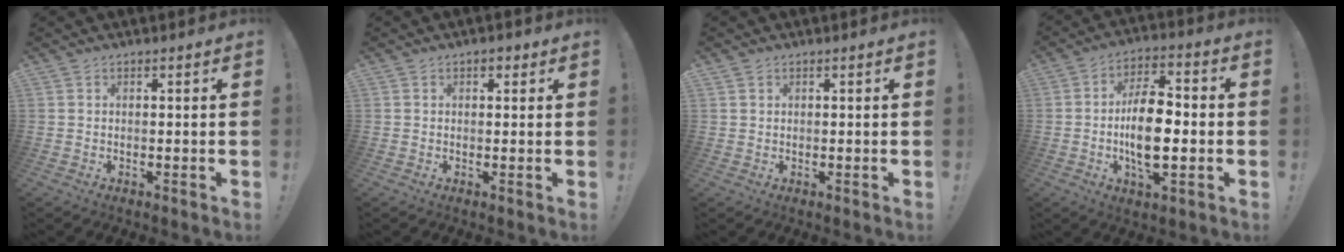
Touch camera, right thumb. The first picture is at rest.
{"total": 1.6, "force": [0.8, 1.1, 0.8], "torque": [-0.002, -0.001, 0.010]}
{"total": 1.1, "force": [0.7, 0.8, 0.1], "torque": [0.001, 0.000, 0.013]}
{"total": 14.1, "force": [-2.3, 6.9, 12.1], "torque": [-0.221, 0.007, -0.048]}